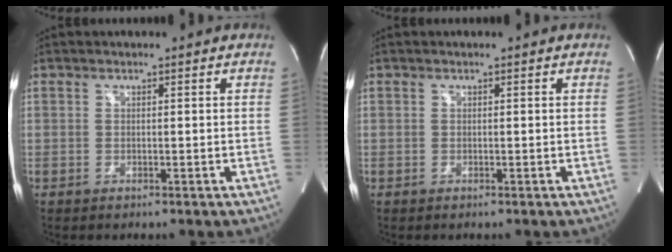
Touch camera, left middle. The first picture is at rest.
{"total": 0.0}